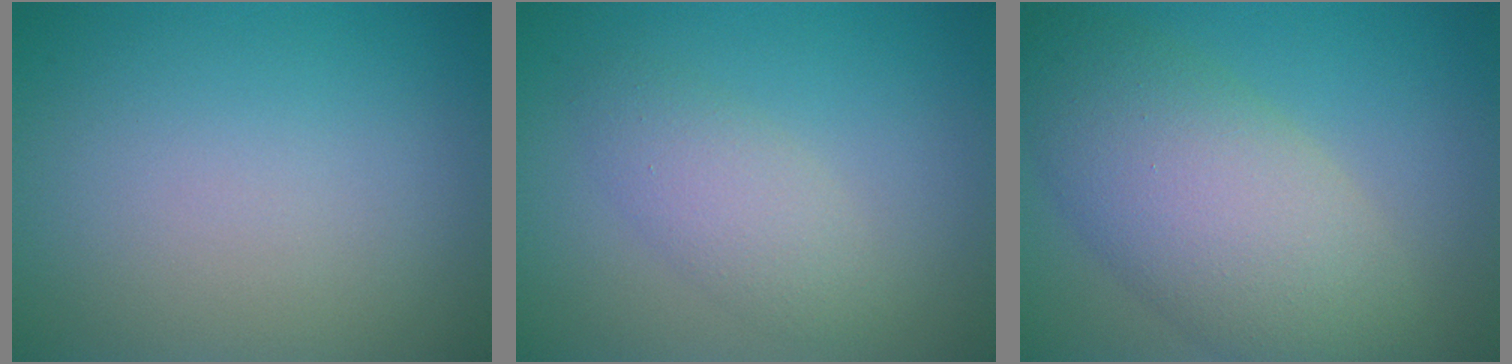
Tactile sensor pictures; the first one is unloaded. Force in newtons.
{"total": 2.8, "press": 2.8, "slide": 0.2}
{"total": 8.6, "press": 8.6, "slide": 0.4}